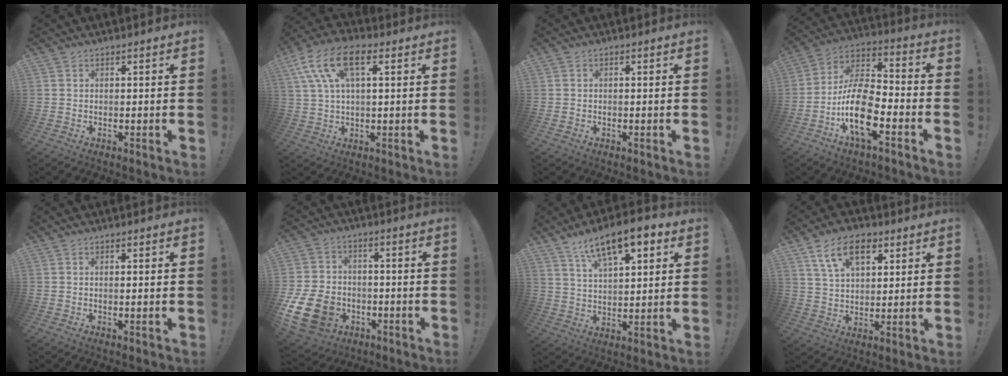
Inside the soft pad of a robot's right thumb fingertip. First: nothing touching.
{"total": 13.5, "force": [5.3, 6.6, 10.5], "torque": [-0.207, 0.000, 0.097]}
{"total": 0.7, "force": [-0.4, 0.5, -0.1], "torque": [-0.005, 0.006, -0.005]}
{"total": 18.3, "force": [-7.4, 8.7, 14.4], "torque": [-0.277, 0.043, -0.119]}
{"total": 0.9, "force": [-0.1, -0.3, 0.8], "torque": [-0.015, 0.000, -0.003]}
{"total": 16.4, "force": [-5.7, 12.7, 8.8], "torque": [-0.173, 0.044, -0.087]}
{"total": 13.2, "force": [8.0, 5.2, 9.1], "torque": [-0.147, -0.038, 0.140]}
{"total": 12.5, "force": [6.3, 7.4, 7.9], "torque": [-0.126, -0.006, 0.117]}